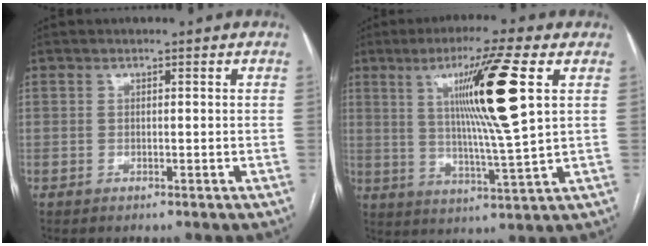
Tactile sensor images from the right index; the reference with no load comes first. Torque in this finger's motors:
{"motor_torque": [1.28, 0.86, 0.69, 0.21]}